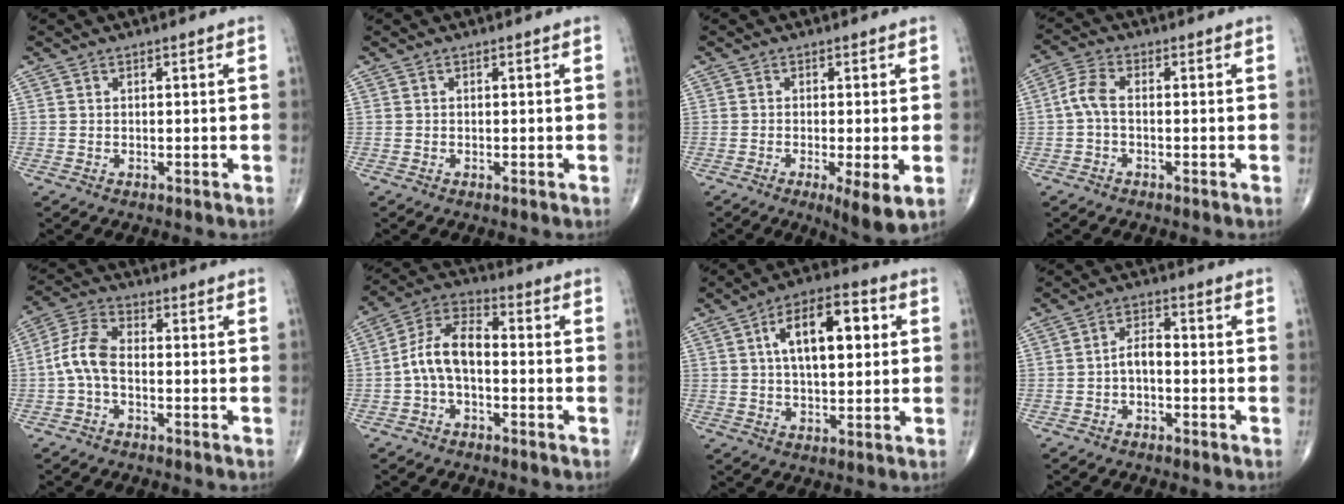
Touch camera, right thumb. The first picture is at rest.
{"total": 0.0}
{"total": 6.2, "force": [-1.8, 1.2, 5.8], "torque": [-0.097, -0.019, -0.031]}
{"total": 4.2, "force": [-0.6, 2.0, 3.7], "torque": [-0.084, 0.012, -0.021]}
{"total": 7.0, "force": [-1.4, 3.7, 5.8], "torque": [-0.127, 0.024, -0.038]}
{"total": 9.1, "force": [-1.5, 5.0, 7.5], "torque": [-0.139, 0.039, -0.040]}
{"total": 13.8, "force": [3.2, 6.6, 11.6], "torque": [-0.169, 0.014, 0.048]}
{"total": 3.7, "force": [-1.2, 2.0, 2.9], "torque": [-0.043, 0.022, -0.029]}